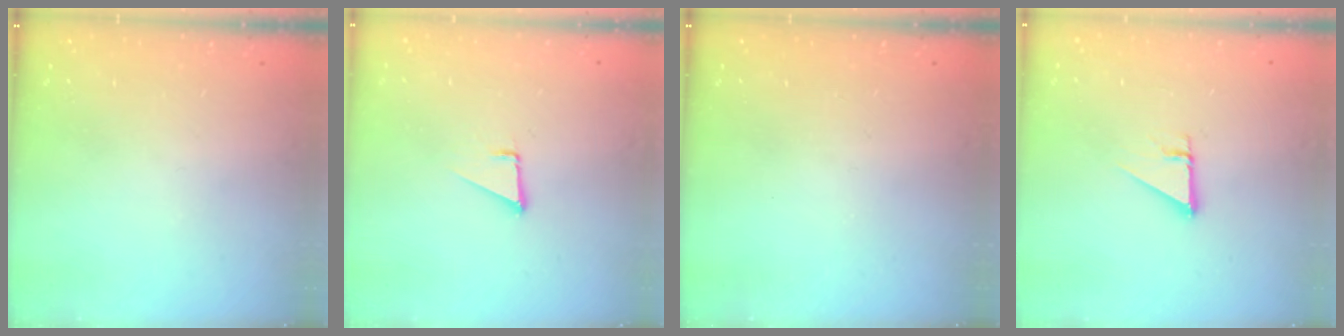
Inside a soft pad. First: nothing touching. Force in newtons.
{"total": 1.7, "press": 1.7, "slide": 0.1}
{"total": 0.0}
{"total": 2.7, "press": 2.7, "slide": 0.1}